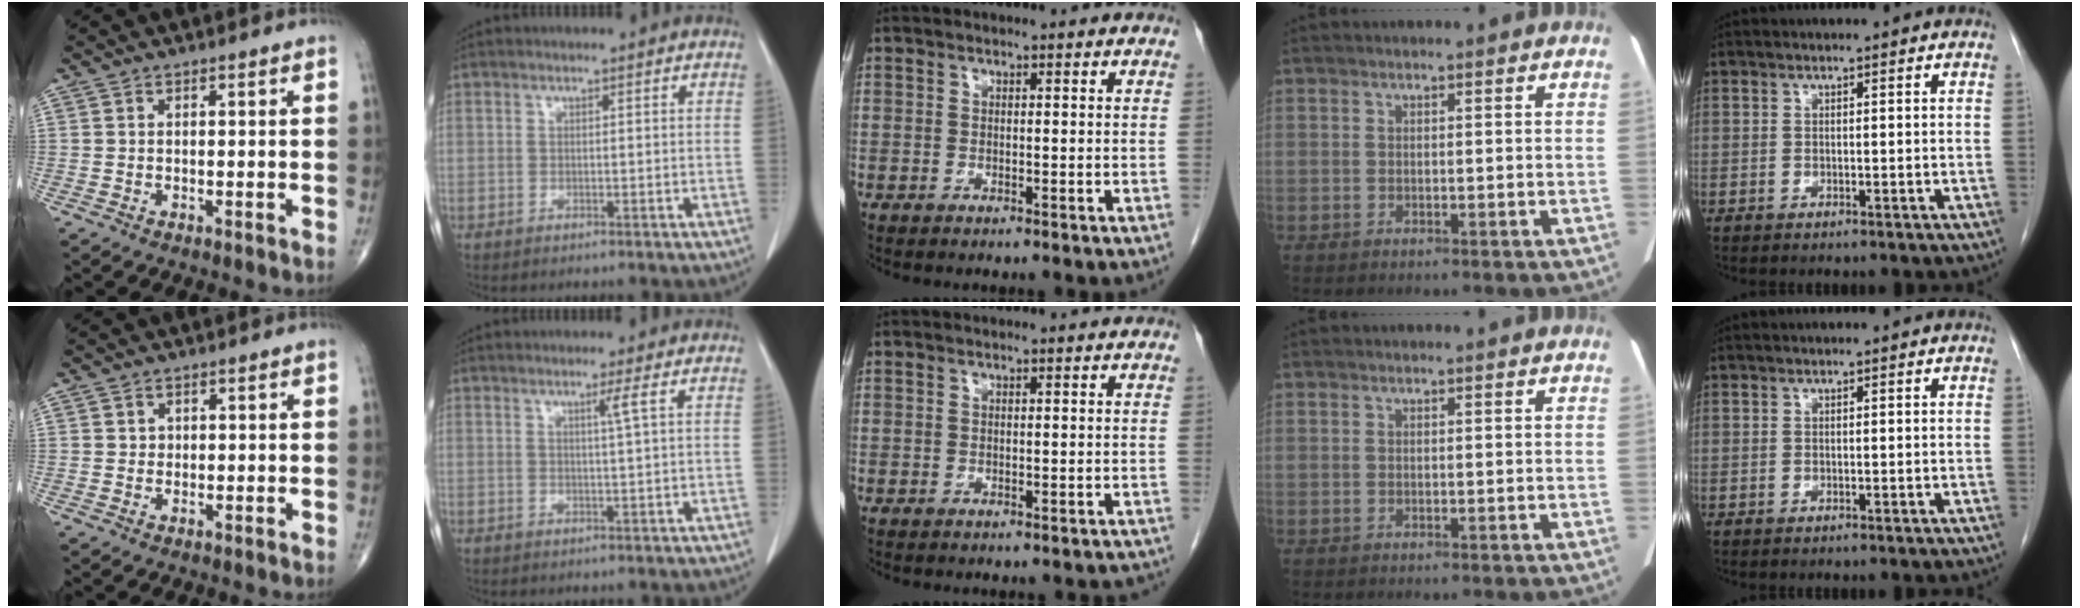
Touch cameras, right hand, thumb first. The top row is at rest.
{"thumb": {"total": 1.0, "force": [0.2, 0.9, 0.2], "torque": [0.004, 0.001, 0.003]}, "index": {"total": 1.8, "force": [0.7, -0.7, 1.5], "torque": [-0.029, -0.005, 0.014]}, "middle": {"total": 3.6, "force": [-3.3, 1.1, 0.9], "torque": [-0.010, -0.006, -0.032]}}